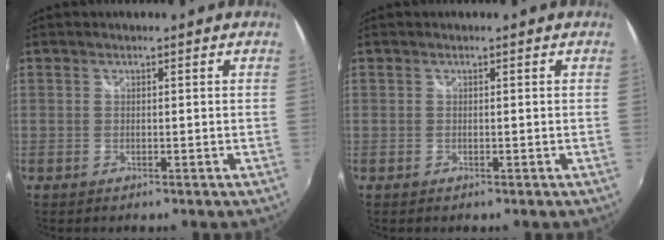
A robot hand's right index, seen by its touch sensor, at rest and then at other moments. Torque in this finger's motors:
{"motor_torque": [0.00, 0.00, 0.00, 0.00]}